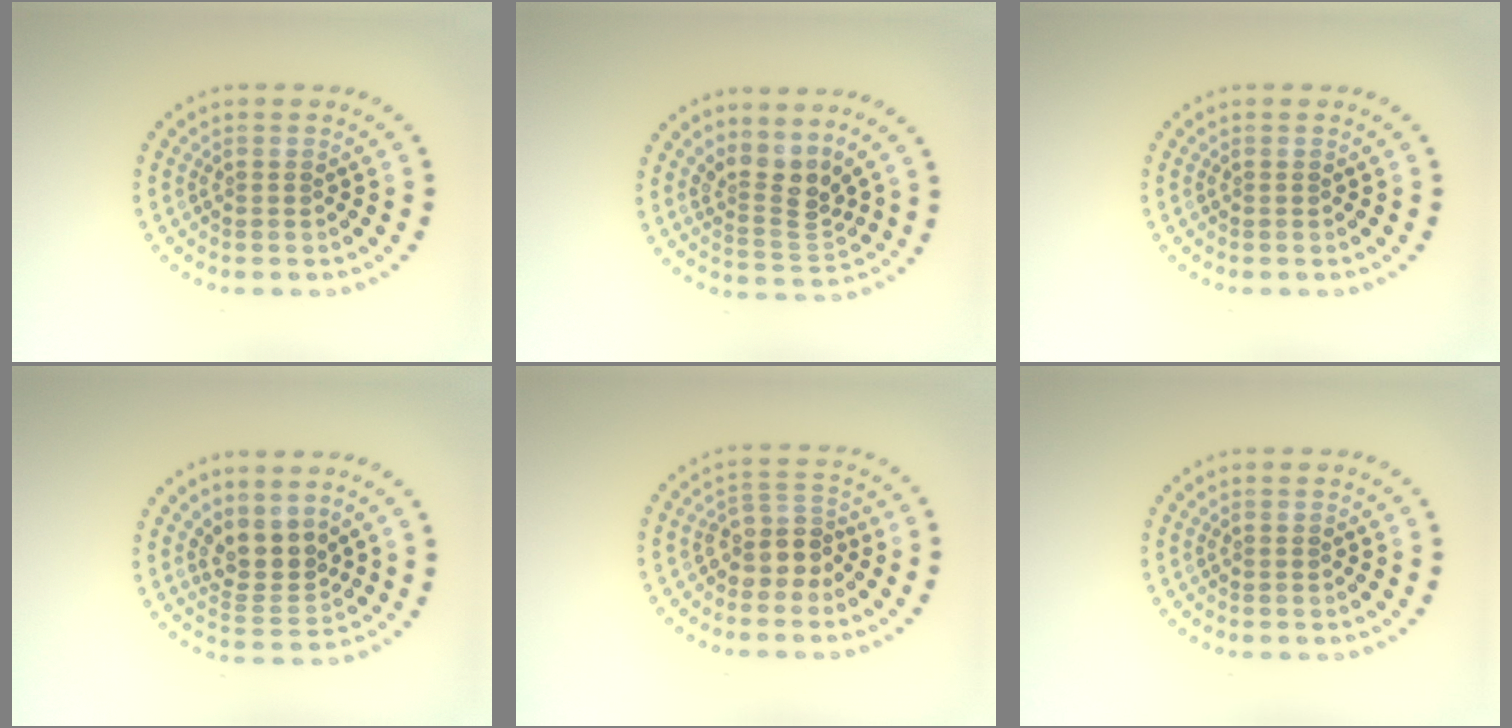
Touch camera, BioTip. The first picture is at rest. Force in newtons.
{"total": 3.2, "press": 2.2, "slide": 2.4}
{"total": 0.0}
{"total": 3.0, "press": 2.4, "slide": 1.9}
{"total": 3.0, "press": 2.4, "slide": 1.8}
{"total": 0.0}